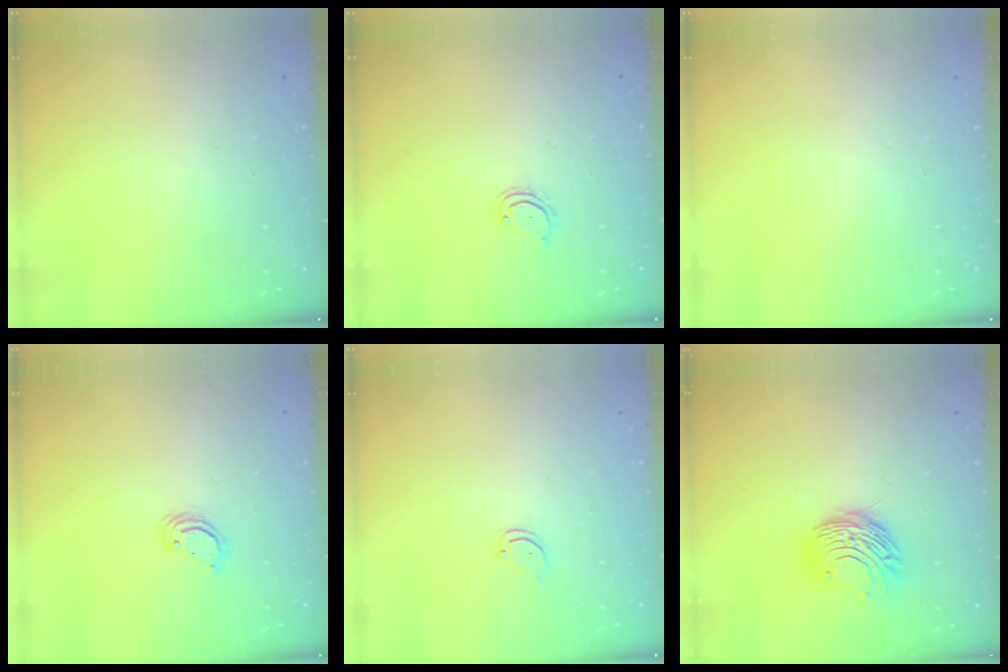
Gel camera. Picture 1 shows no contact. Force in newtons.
{"total": 4.0, "press": 3.9, "slide": 0.4}
{"total": 0.0}
{"total": 3.7, "press": 3.6, "slide": 0.2}
{"total": 3.5, "press": 3.5, "slide": 0.4}
{"total": 10.6, "press": 10.6, "slide": 0.5}